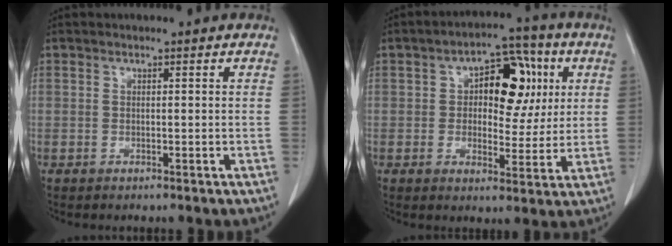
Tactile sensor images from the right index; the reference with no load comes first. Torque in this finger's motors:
{"motor_torque": [0.28, 0.13, 0.33, 0.10]}